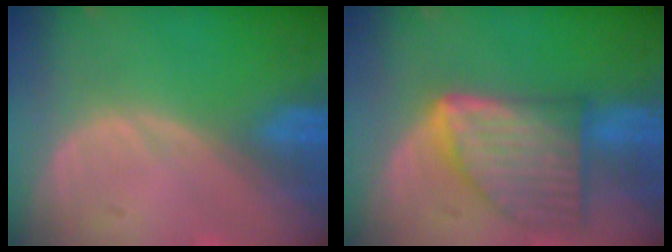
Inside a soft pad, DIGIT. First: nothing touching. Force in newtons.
{"total": 8.8, "press": 8.8, "slide": 0.6}